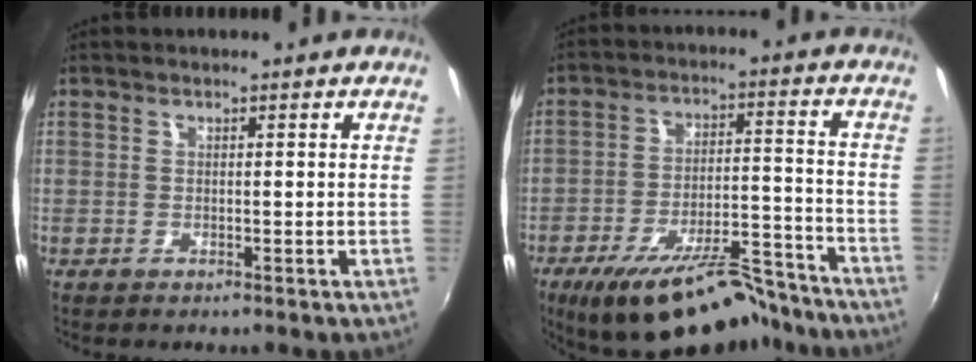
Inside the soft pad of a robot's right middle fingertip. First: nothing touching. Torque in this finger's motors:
{"motor_torque": [1.07, -1.07, 0.35, 0.14]}